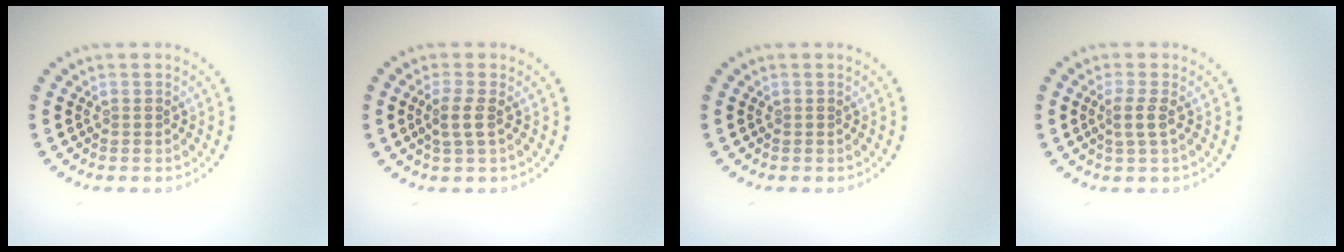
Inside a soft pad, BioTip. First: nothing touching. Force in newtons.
{"total": 1.8, "press": 1.6, "slide": 0.7}
{"total": 0.0}
{"total": 1.7, "press": 1.2, "slide": 1.2}